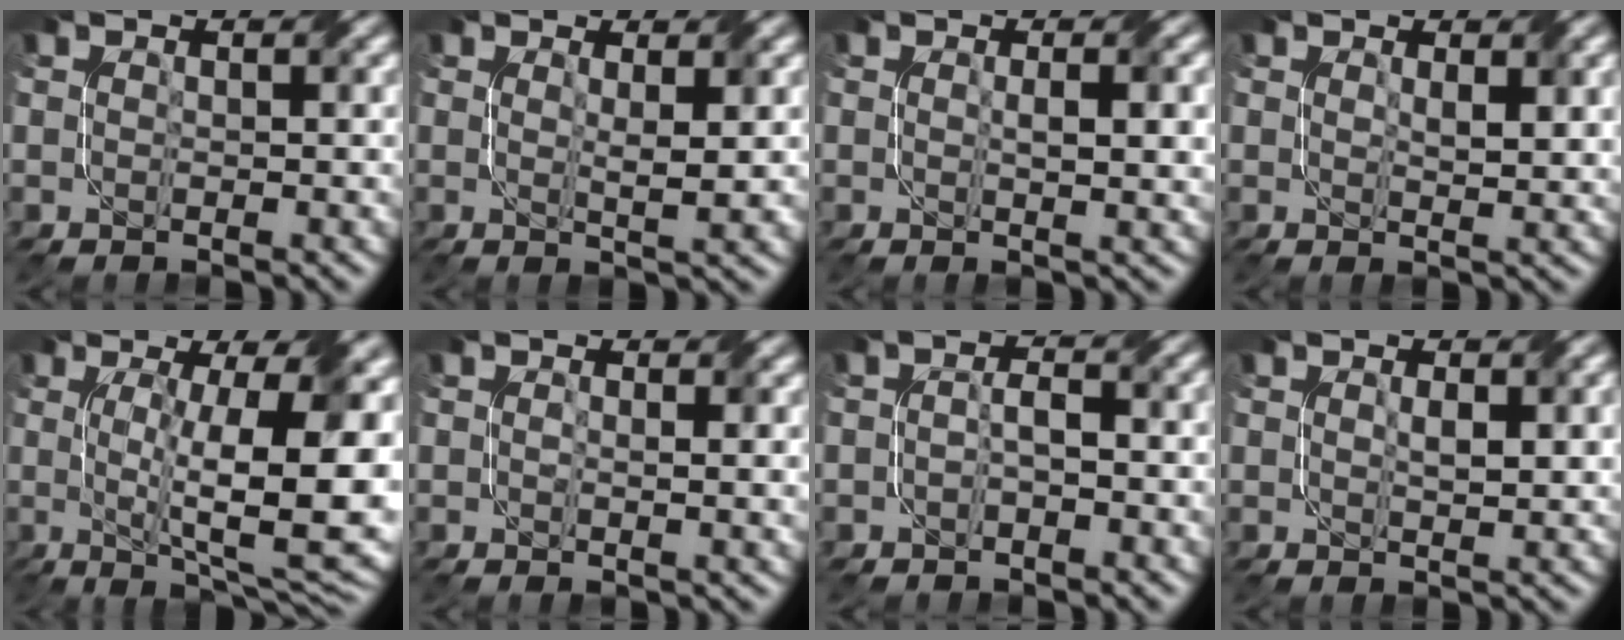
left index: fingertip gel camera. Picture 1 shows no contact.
{"total": 2.4, "force": [0.7, 0.3, 2.3], "torque": [-0.035, -0.004, 0.011]}
{"total": 3.6, "force": [0.4, 0.7, 3.5], "torque": [-0.049, 0.005, 0.007]}
{"total": 2.1, "force": [0.9, 0.3, 1.9], "torque": [-0.031, -0.003, 0.019]}
{"total": 13.3, "force": [1.1, 3.5, 12.8], "torque": [-0.183, -0.006, 0.025]}
{"total": 1.9, "force": [0.4, 0.4, 1.7], "torque": [-0.028, -0.002, 0.008]}
{"total": 1.9, "force": [-0.7, 0.7, 1.6], "torque": [-0.031, 0.003, -0.013]}
{"total": 2.3, "force": [0.5, 0.7, 2.1], "torque": [-0.040, 0.000, 0.013]}